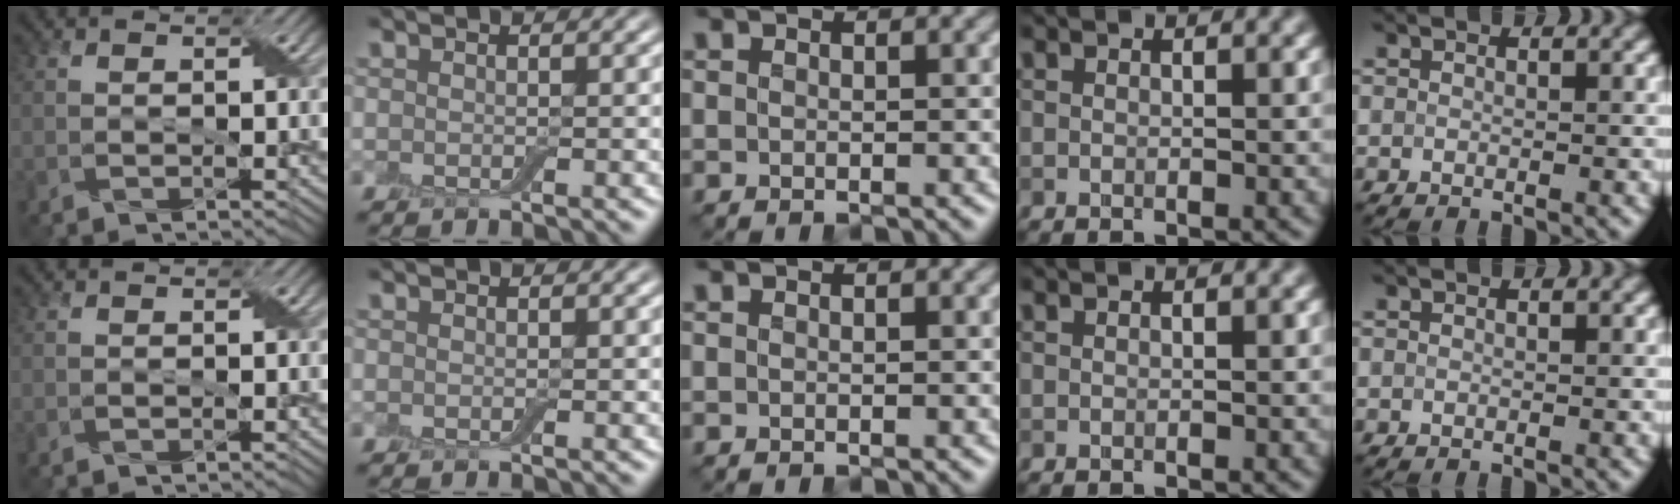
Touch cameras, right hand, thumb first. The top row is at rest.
{}